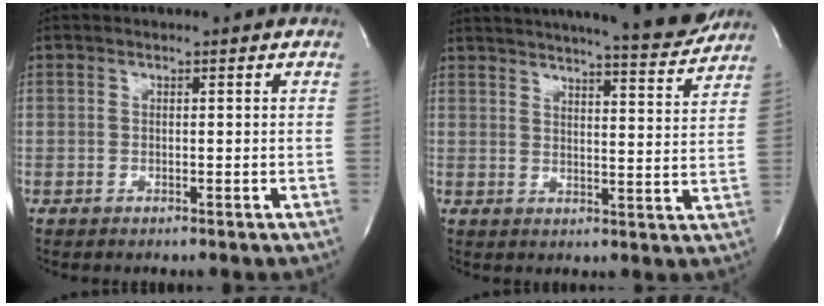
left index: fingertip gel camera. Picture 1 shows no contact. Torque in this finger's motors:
{"motor_torque": [0.00, -0.24, 0.50, 0.08]}